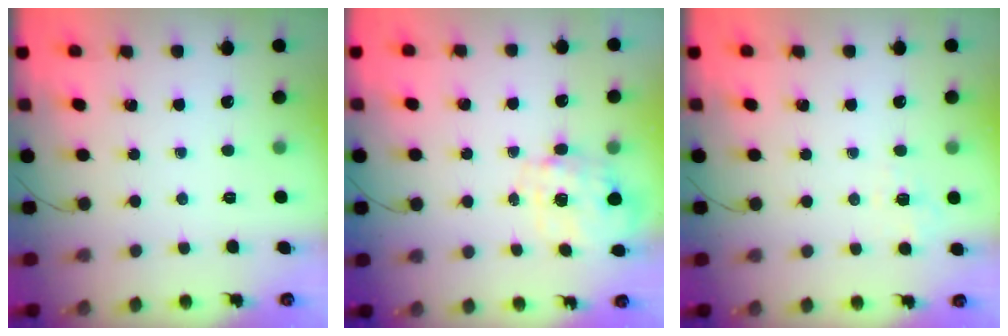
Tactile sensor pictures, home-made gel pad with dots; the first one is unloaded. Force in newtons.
{"total": 3.8, "press": 3.7, "slide": 0.9}
{"total": 2.1, "press": 1.1, "slide": 1.9}